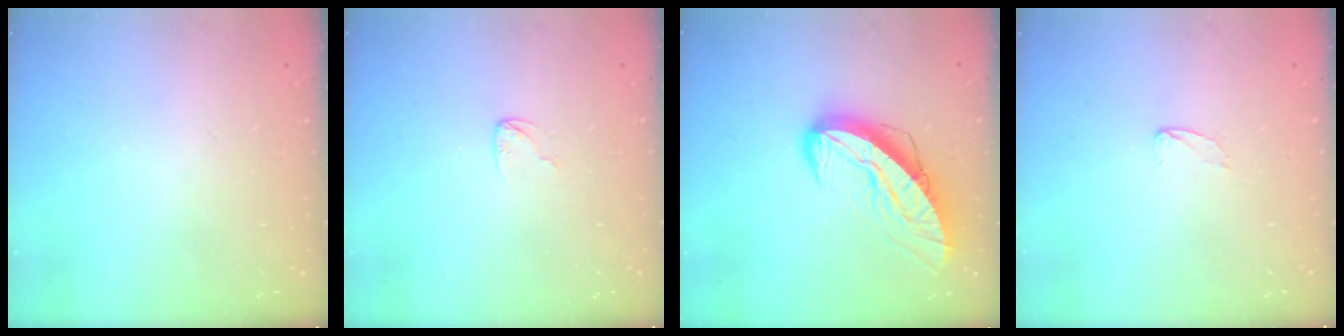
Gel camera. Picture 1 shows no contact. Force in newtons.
{"total": 3.5, "press": 3.5, "slide": 0.4}
{"total": 10.6, "press": 10.6, "slide": 0.9}
{"total": 4.0, "press": 4.0, "slide": 0.4}